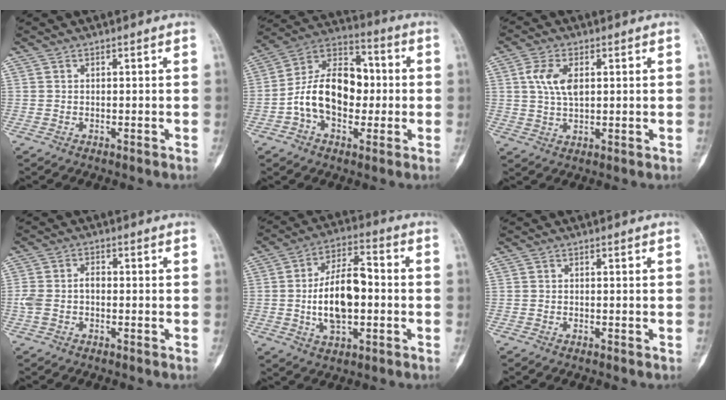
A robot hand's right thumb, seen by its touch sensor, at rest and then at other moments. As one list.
[{"total": 16.4, "force": [-1.3, 10.9, 12.1], "torque": [-0.177, 0.042, -0.028]}, {"total": 7.0, "force": [1.9, 3.8, 5.5], "torque": [-0.105, -0.003, 0.035]}, {"total": 4.7, "force": [-0.7, 3.0, 3.5], "torque": [-0.082, 0.021, -0.014]}, {"total": 13.8, "force": [-1.1, 7.1, 11.8], "torque": [-0.193, 0.024, -0.022]}, {"total": 0.0}]